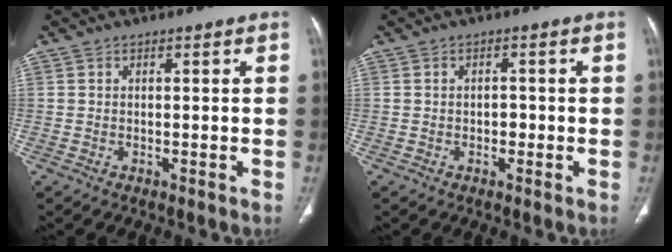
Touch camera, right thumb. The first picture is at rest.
{"total": 1.3, "force": [-0.4, 1.0, 0.8], "torque": [-0.003, 0.005, -0.007]}